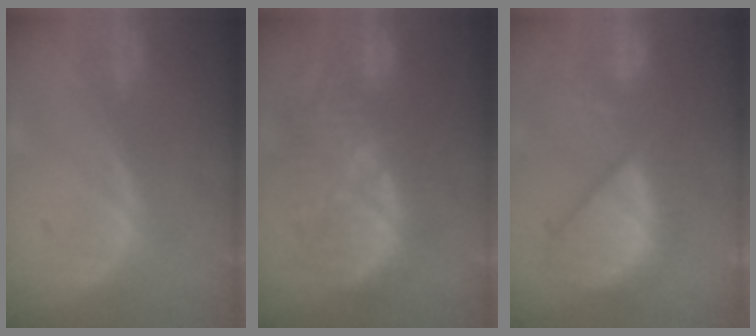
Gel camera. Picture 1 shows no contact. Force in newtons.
{"total": 12.0, "press": 11.5, "slide": 3.4}
{"total": 11.1, "press": 10.1, "slide": 4.7}